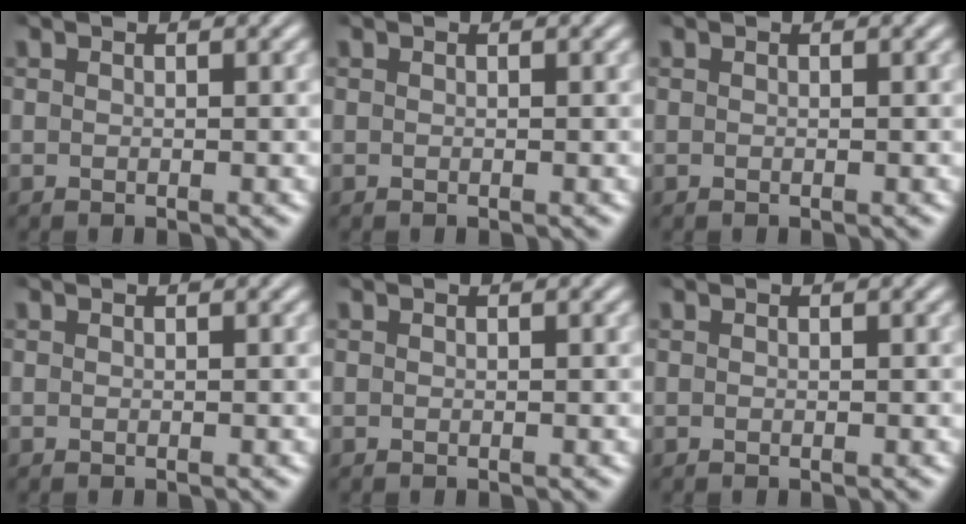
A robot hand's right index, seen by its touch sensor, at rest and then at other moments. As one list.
[{"total": 0.0}, {"total": 0.0}, {"total": 0.0}, {"total": 0.0}, {"total": 0.0}]